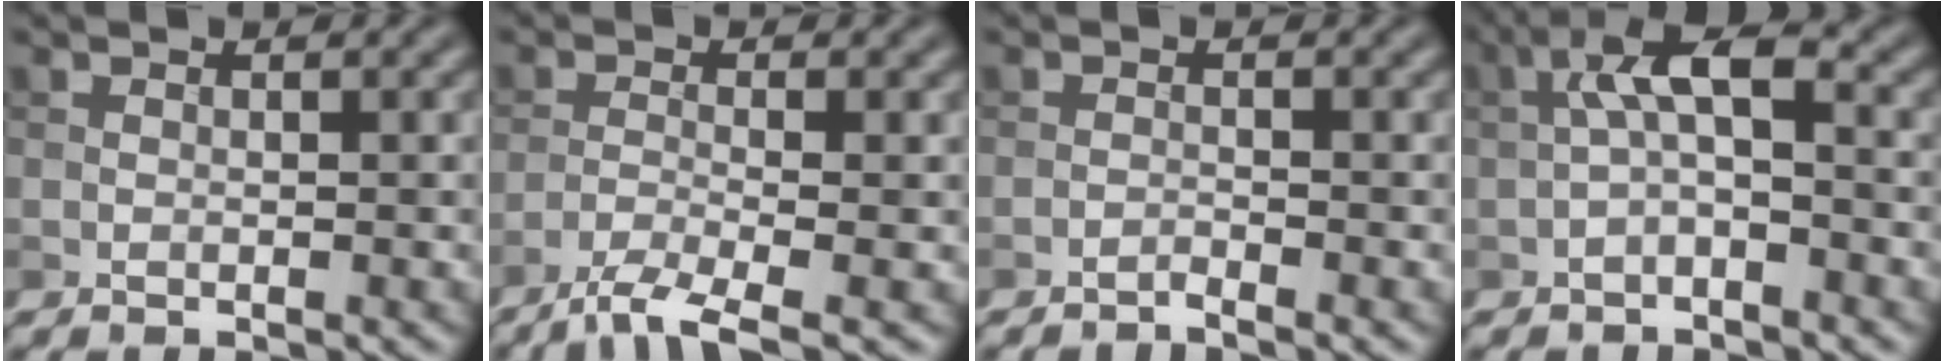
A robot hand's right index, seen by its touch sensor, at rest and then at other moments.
{"total": 3.8, "force": [-2.8, 0.4, 2.5], "torque": [-0.049, -0.004, -0.066]}
{"total": 0.9, "force": [-0.8, 0.0, 0.3], "torque": [-0.003, 0.005, -0.019]}
{"total": 4.5, "force": [-0.3, 1.5, 4.3], "torque": [-0.082, 0.023, -0.018]}